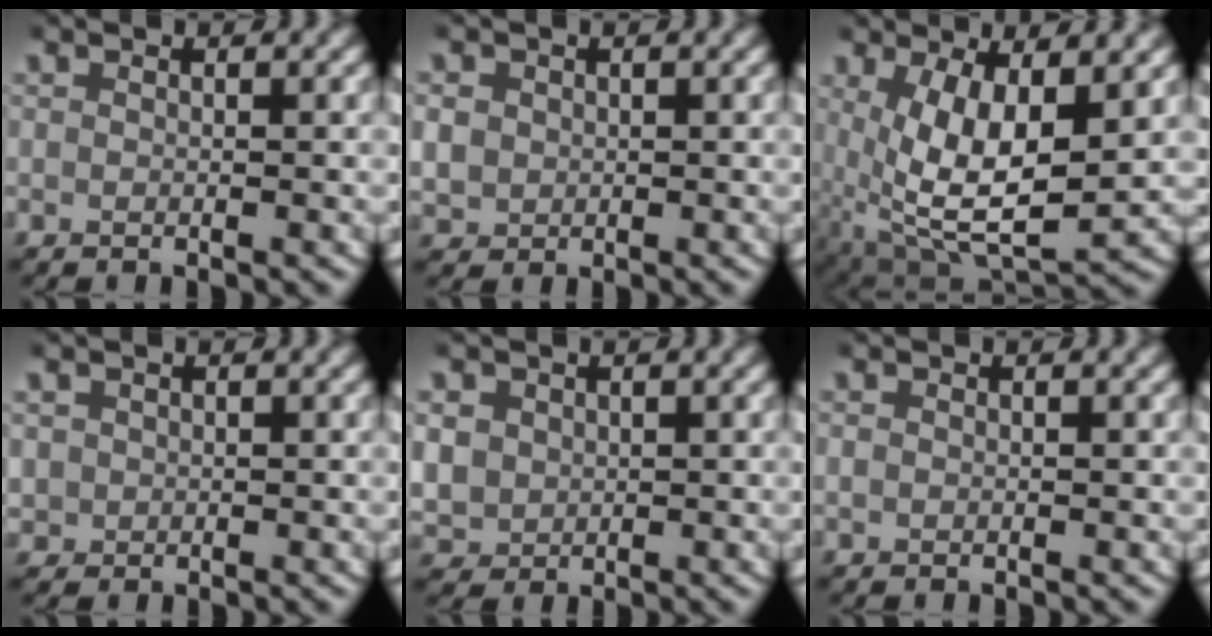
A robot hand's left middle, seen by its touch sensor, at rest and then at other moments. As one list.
[{"total": 3.3, "force": [0.3, 3.1, 1.1], "torque": [-0.037, -0.007, 0.008]}, {"total": 9.1, "force": [-0.3, 5.4, 7.4], "torque": [-0.153, -0.050, 0.026]}, {"total": 2.1, "force": [0.3, 2.1, 0.4], "torque": [-0.013, -0.007, 0.008]}, {"total": 4.8, "force": [0.6, 4.4, 1.7], "torque": [-0.053, -0.013, 0.017]}, {"total": 0.6, "force": [-0.1, 0.6, 0.2], "torque": [-0.007, -0.001, -0.001]}]